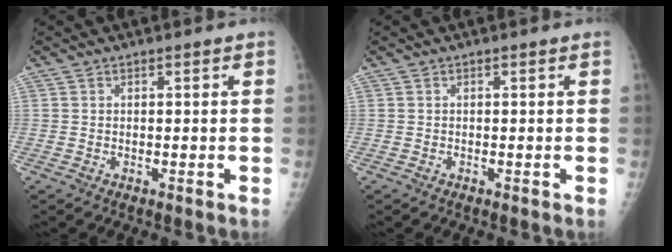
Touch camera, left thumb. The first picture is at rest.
{"total": 0.0}